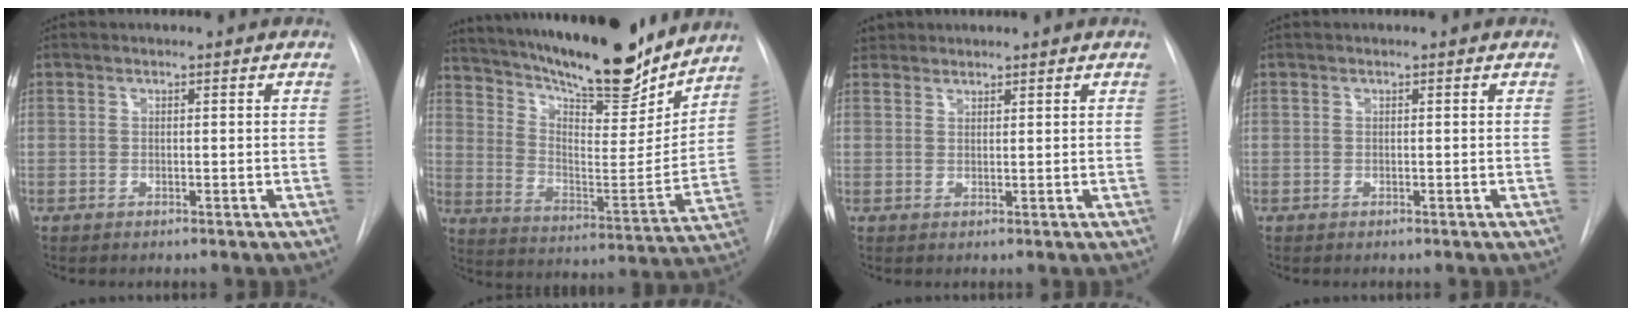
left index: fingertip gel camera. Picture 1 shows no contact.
{"total": 25.3, "force": [21.5, 5.8, 11.9], "torque": [-0.211, -0.023, 0.316]}
{"total": 2.6, "force": [2.4, 1.1, -0.1], "torque": [0.004, 0.014, 0.043]}
{"total": 0.0}